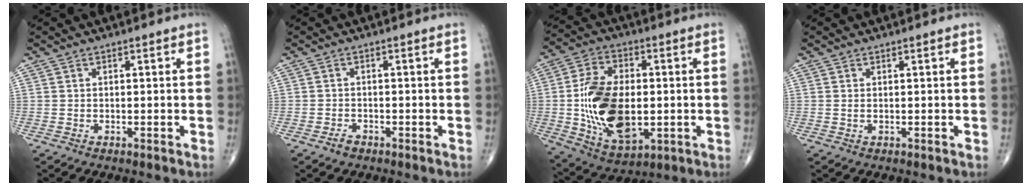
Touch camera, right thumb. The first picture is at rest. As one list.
[{"total": 1.6, "force": [-1.1, 0.9, 0.6], "torque": [-0.012, 0.006, -0.020]}, {"total": 19.0, "force": [-1.2, 11.0, 15.4], "torque": [-0.267, -0.001, -0.009]}, {"total": 0.6, "force": [0.1, 0.2, 0.5], "torque": [-0.012, 0.001, 0.004]}]